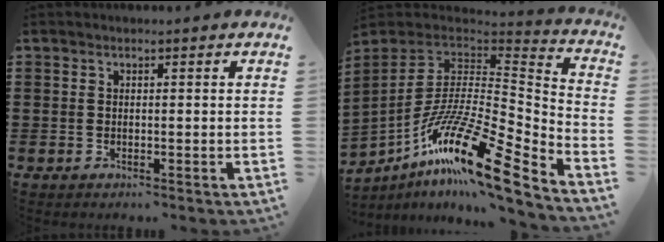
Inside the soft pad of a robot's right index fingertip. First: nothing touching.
{"total": 18.0, "force": [-10.3, 4.0, 14.2], "torque": [-0.277, -0.002, -0.196]}